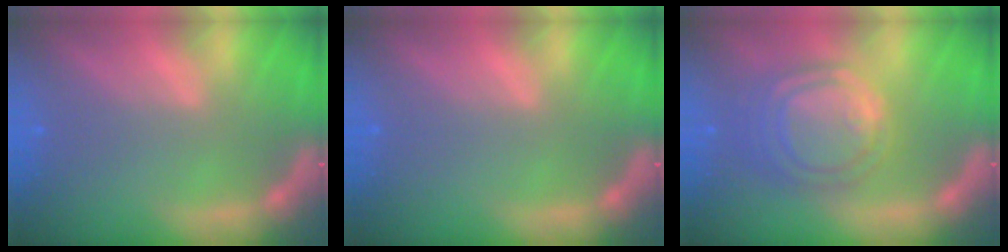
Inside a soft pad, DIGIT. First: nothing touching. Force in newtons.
{"total": 0.0}
{"total": 8.6}